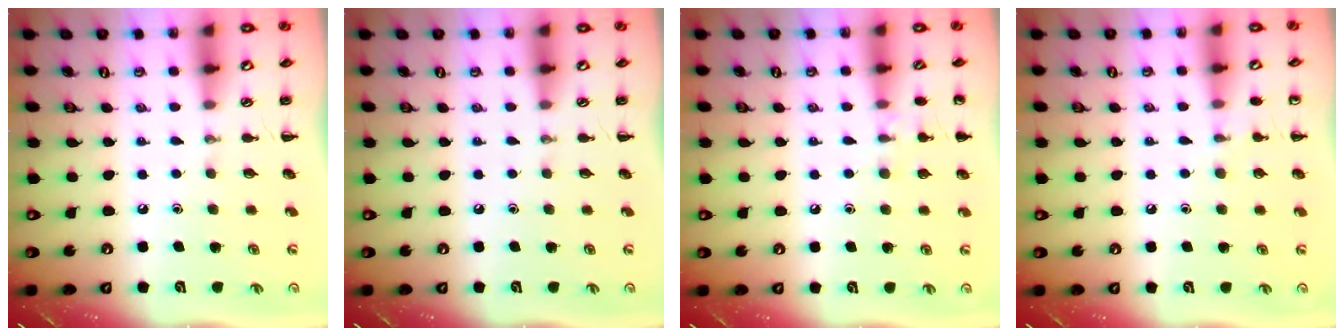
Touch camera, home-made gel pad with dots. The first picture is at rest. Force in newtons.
{"total": 0.0}
{"total": 6.8, "press": 6.5, "slide": 2.1}
{"total": 5.5, "press": 5.1, "slide": 1.8}